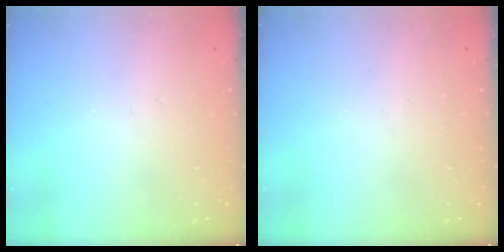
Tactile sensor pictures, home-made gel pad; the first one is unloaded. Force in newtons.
{"total": 0.0}